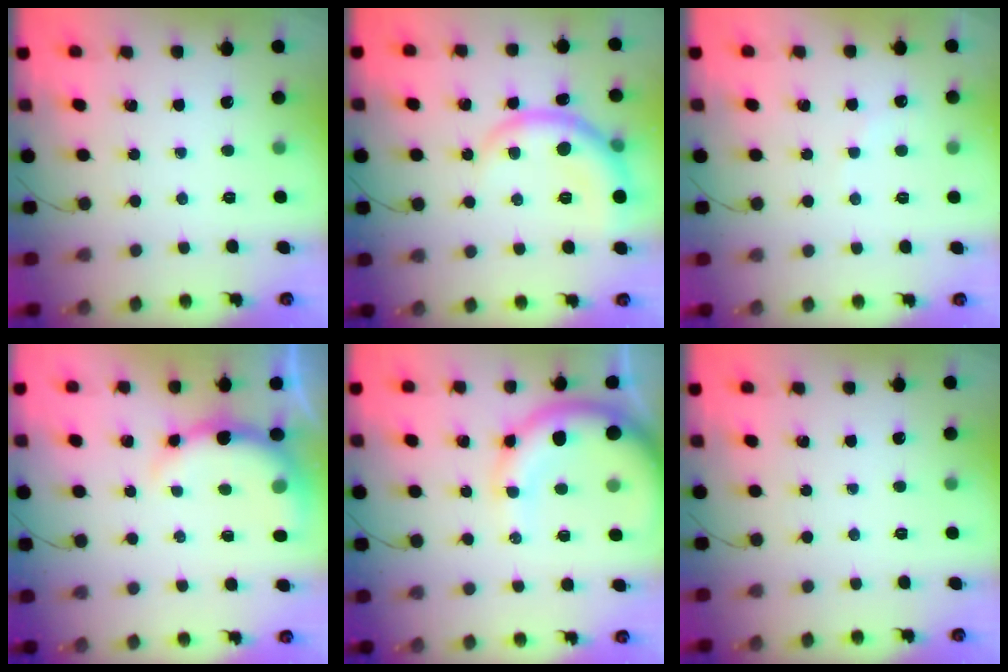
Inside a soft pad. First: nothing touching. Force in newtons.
{"total": 10.2, "press": 10.1, "slide": 0.9}
{"total": 3.4, "press": 3.2, "slide": 1.0}
{"total": 6.9, "press": 6.8, "slide": 1.3}
{"total": 12.2, "press": 12.0, "slide": 2.3}
{"total": 0.0}